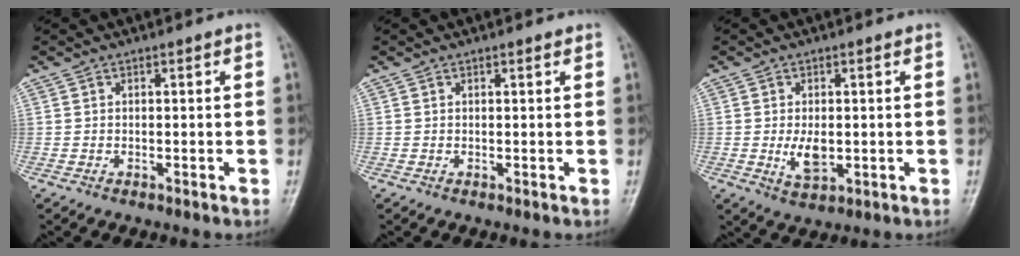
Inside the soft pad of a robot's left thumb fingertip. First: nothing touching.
{"total": 0.5, "force": [0.4, 0.1, 0.3], "torque": [-0.007, -0.002, 0.004]}
{"total": 4.6, "force": [-0.2, 2.6, 3.8], "torque": [-0.062, -0.009, 0.003]}